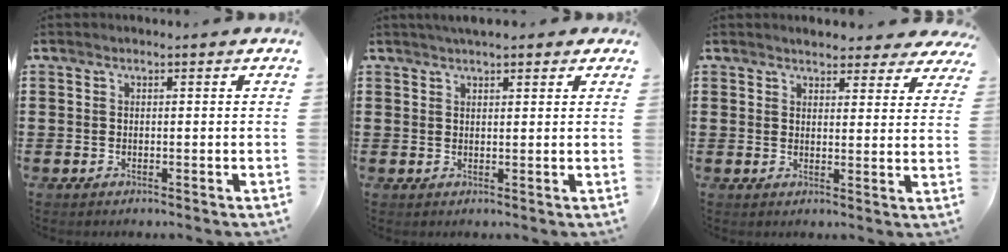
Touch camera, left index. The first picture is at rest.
{"total": 2.5, "force": [2.1, 0.8, 1.0], "torque": [-0.025, 0.006, 0.039]}
{"total": 3.5, "force": [3.3, 0.6, 0.8], "torque": [-0.018, -0.008, 0.061]}